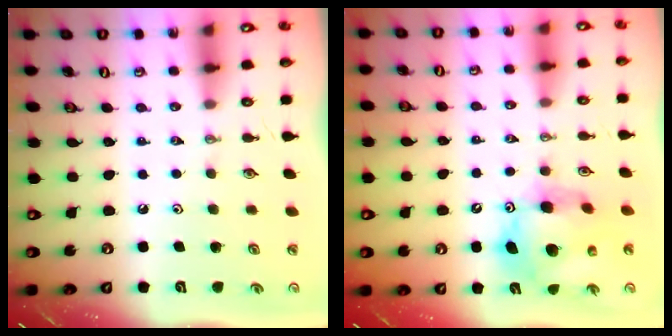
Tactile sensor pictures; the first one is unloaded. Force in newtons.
{"total": 14.3, "press": 14.2, "slide": 1.5}